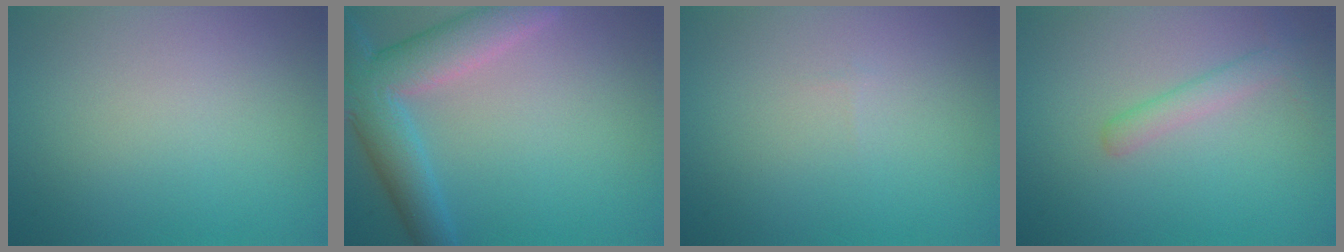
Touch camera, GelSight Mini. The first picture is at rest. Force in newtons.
{"total": 7.3, "press": 7.3, "slide": 0.6}
{"total": 0.0}
{"total": 2.0, "press": 2.0, "slide": 0.1}